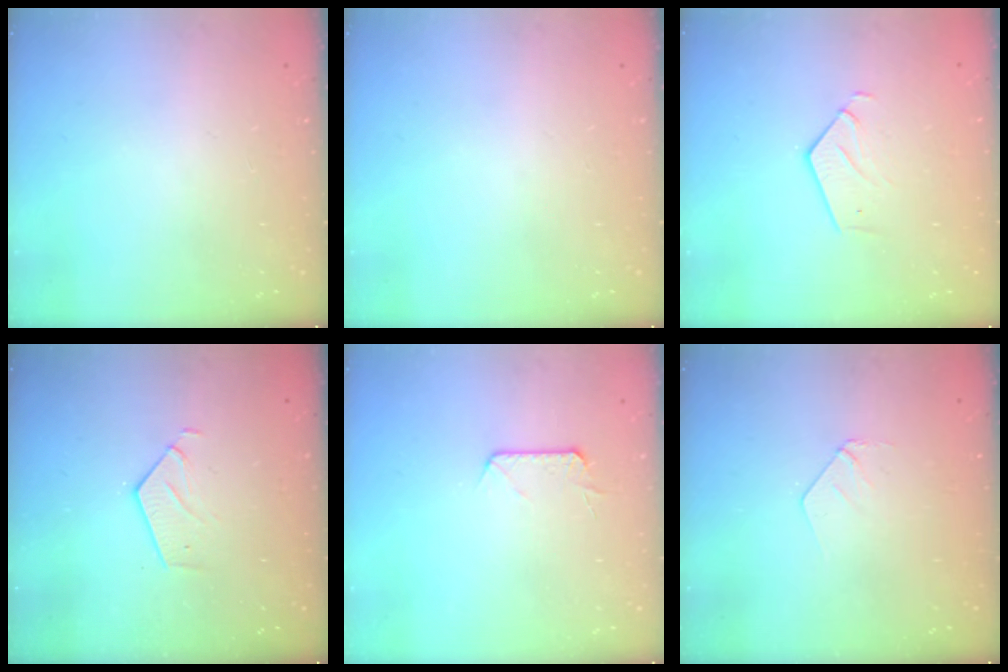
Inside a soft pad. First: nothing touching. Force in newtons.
{"total": 0.0}
{"total": 2.9, "press": 2.9, "slide": 0.2}
{"total": 3.1, "press": 3.1, "slide": 0.2}
{"total": 6.6, "press": 6.6, "slide": 0.8}
{"total": 3.8, "press": 3.8, "slide": 0.3}